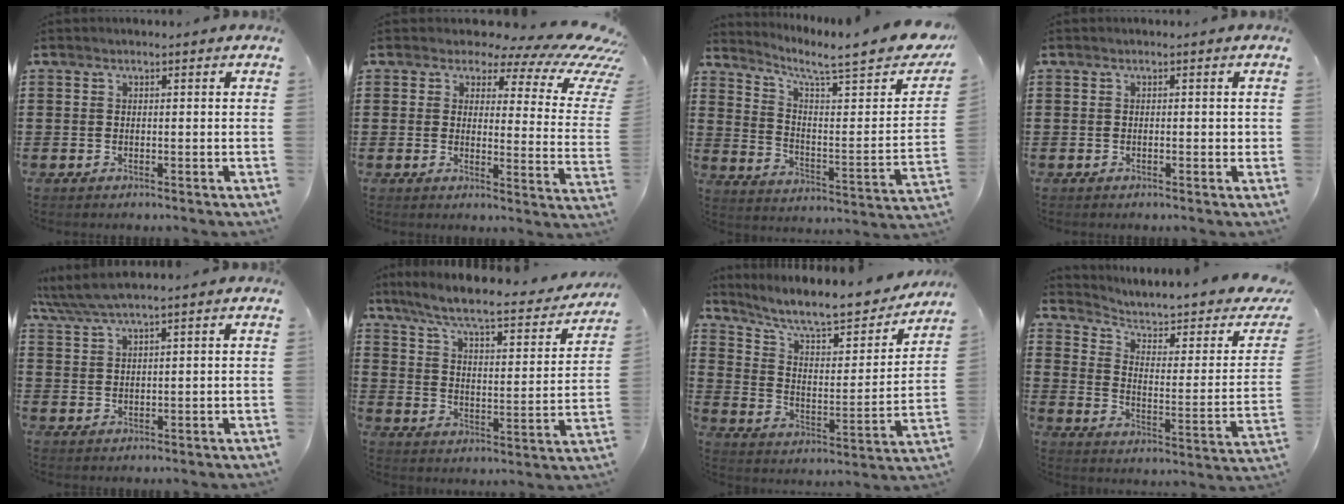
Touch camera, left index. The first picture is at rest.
{"total": 6.5, "force": [4.6, 2.5, 3.8], "torque": [-0.071, -0.029, 0.074]}
{"total": 7.6, "force": [6.1, 0.5, 4.4], "torque": [-0.090, -0.053, 0.090]}
{"total": 0.7, "force": [-0.1, 0.2, 0.7], "torque": [-0.013, -0.002, -0.002]}
{"total": 3.1, "force": [2.0, 0.0, 2.3], "torque": [-0.057, -0.003, 0.033]}
{"total": 7.6, "force": [6.5, 0.0, 3.9], "torque": [-0.104, -0.046, 0.106]}
{"total": 9.9, "force": [8.3, 1.4, 5.1], "torque": [-0.124, -0.055, 0.138]}
{"total": 5.0, "force": [3.7, 1.7, 2.8], "torque": [-0.067, -0.027, 0.058]}